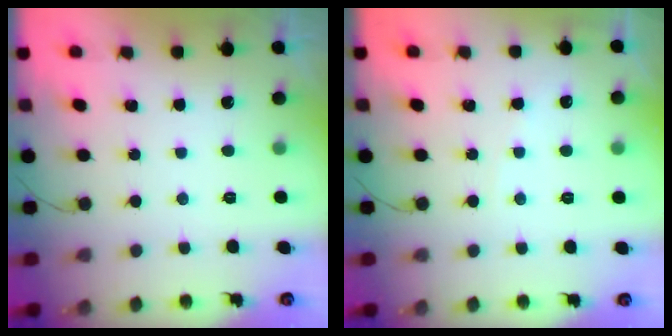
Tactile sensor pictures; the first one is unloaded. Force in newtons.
{"total": 2.3, "press": 2.3, "slide": 0.4}